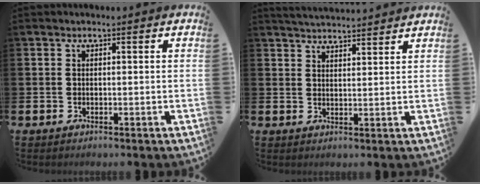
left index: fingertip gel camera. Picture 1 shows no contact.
{"total": 3.7, "force": [3.7, 0.0, 0.0], "torque": [-0.008, -0.020, 0.068]}